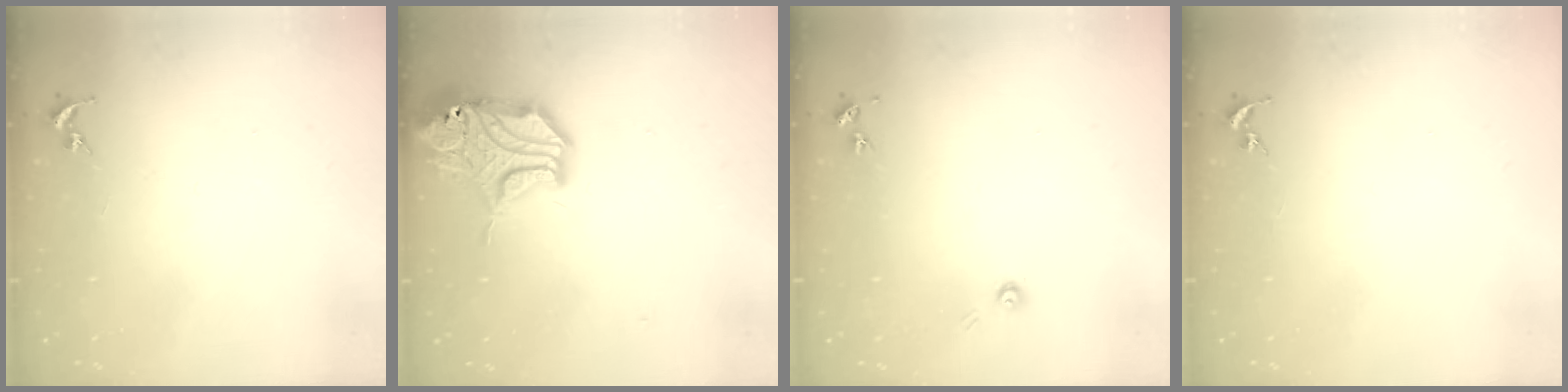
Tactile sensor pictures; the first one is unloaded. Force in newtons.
{"total": 16.6, "press": 16.5, "slide": 2.1}
{"total": 3.3, "press": 3.3, "slide": 0.2}
{"total": 0.0}